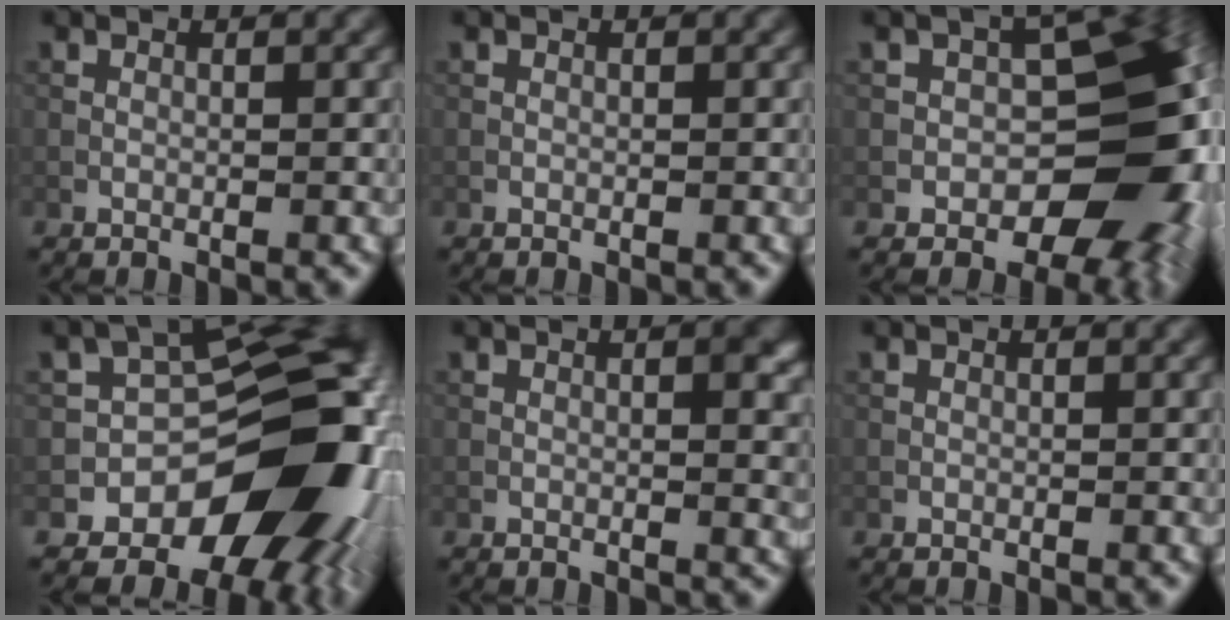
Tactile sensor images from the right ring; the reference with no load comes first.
{"total": 0.0}
{"total": 11.6, "force": [-4.2, 8.6, 6.6], "torque": [-0.009, 0.024, -0.082]}
{"total": 11.3, "force": [-4.9, 7.5, 6.9], "torque": [-0.074, 0.003, -0.080]}
{"total": 2.2, "force": [-0.1, 1.1, 1.9], "torque": [-0.023, -0.008, 0.001]}
{"total": 0.0}